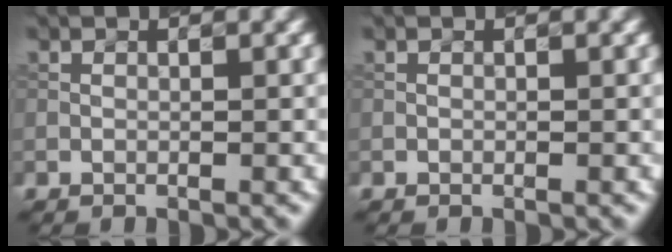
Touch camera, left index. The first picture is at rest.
{"total": 0.0}